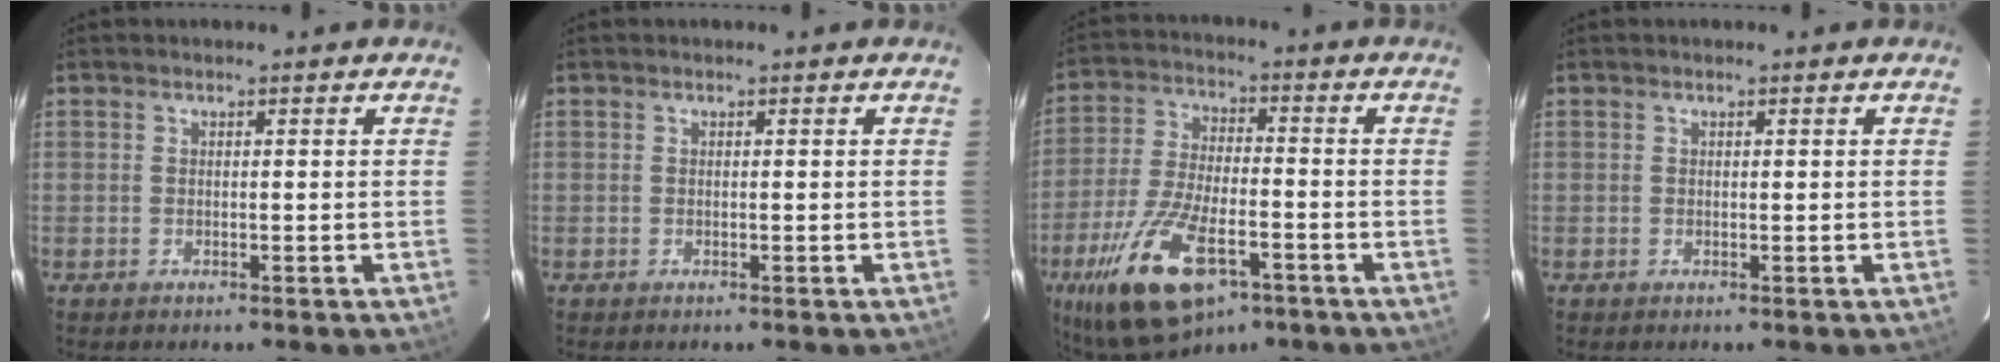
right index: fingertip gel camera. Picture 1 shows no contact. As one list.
[{"total": 0.0}, {"total": 15.7, "force": [-8.0, 5.9, 12.2], "torque": [-0.251, -0.016, -0.134]}, {"total": 0.0}]